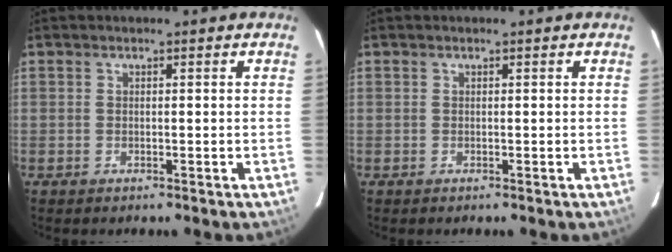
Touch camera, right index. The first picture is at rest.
{"total": 0.0}